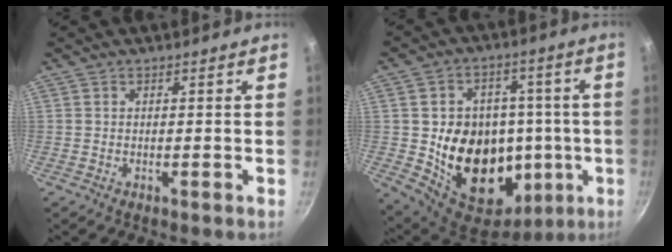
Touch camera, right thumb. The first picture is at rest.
{"total": 23.0, "force": [-2.0, 17.9, 14.3], "torque": [-0.197, 0.013, -0.012]}